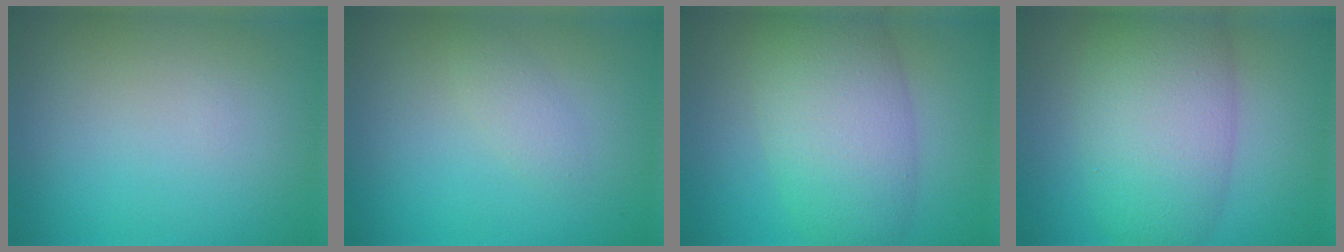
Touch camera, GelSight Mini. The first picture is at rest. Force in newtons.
{"total": 1.3, "press": 1.3, "slide": 0.0}
{"total": 8.0, "press": 8.0, "slide": 0.4}
{"total": 9.1, "press": 9.1, "slide": 0.3}